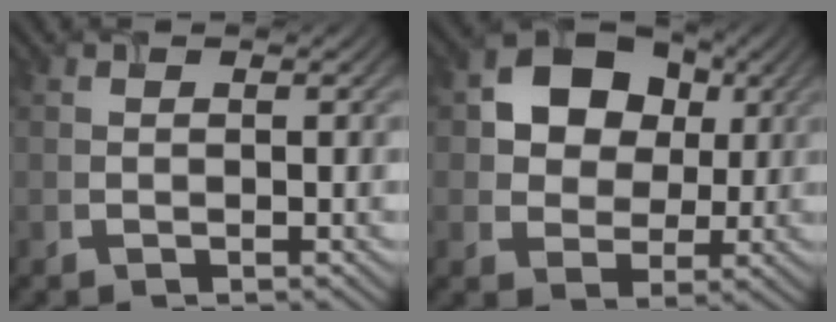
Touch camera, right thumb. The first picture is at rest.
{"total": 9.2, "force": [2.7, 7.6, 4.4], "torque": [-0.100, 0.018, 0.036]}